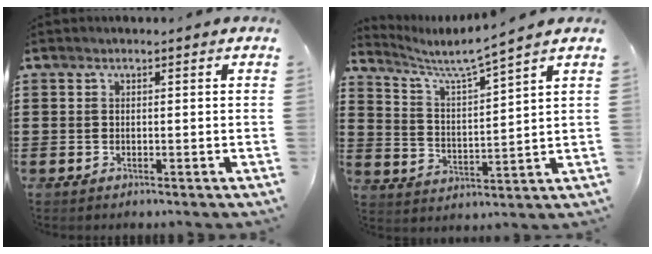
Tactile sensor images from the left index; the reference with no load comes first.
{"total": 4.8, "force": [4.2, -0.6, 2.1], "torque": [-0.065, -0.036, 0.062]}